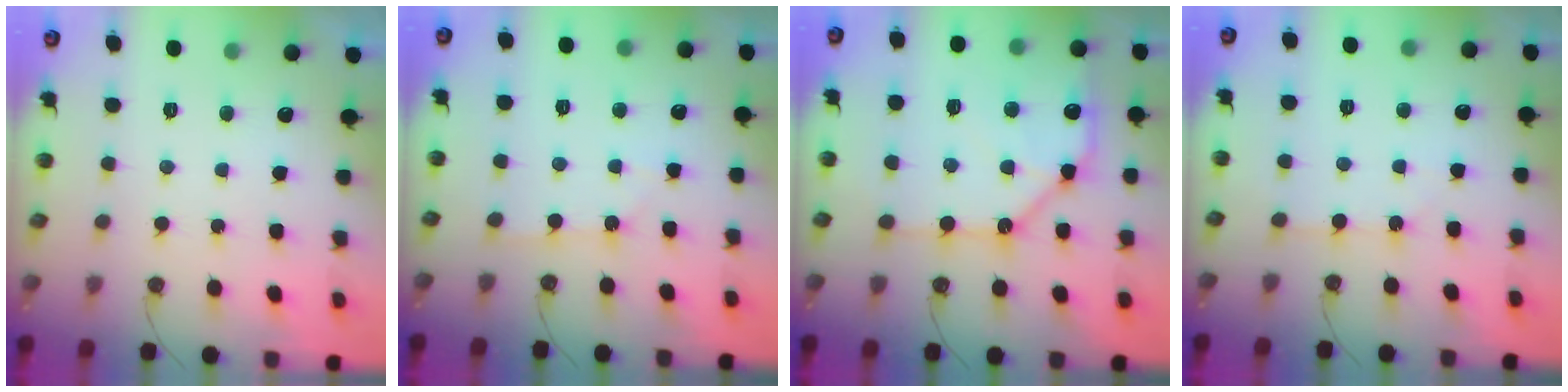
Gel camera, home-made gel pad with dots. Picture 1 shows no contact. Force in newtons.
{"total": 2.2, "press": 2.2, "slide": 0.4}
{"total": 14.9, "press": 14.8, "slide": 1.8}
{"total": 3.7, "press": 3.7, "slide": 0.6}